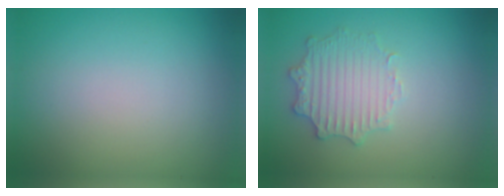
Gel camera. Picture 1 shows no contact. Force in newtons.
{"total": 2.9, "press": 2.9, "slide": 0.1}